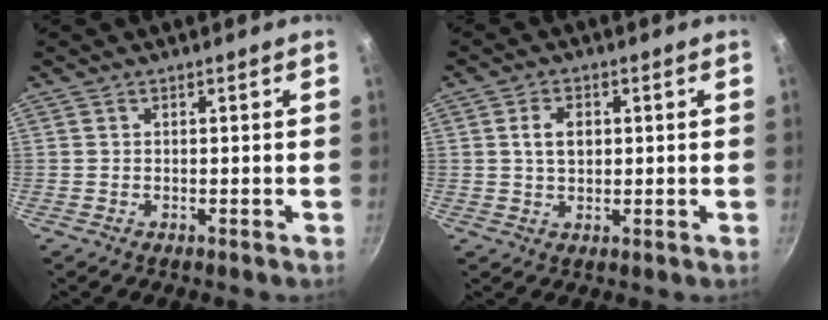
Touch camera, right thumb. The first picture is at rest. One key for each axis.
{"total": 4.5, "fx": 0.8, "fy": 3.0, "fz": 3.2, "tx": -0.044, "ty": 0.002, "tz": 0.014}